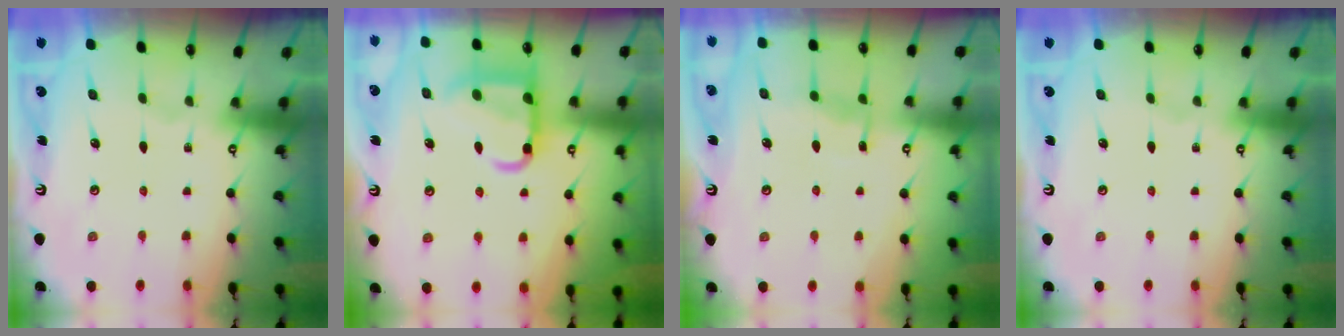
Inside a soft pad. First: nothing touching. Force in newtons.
{"total": 13.9, "press": 13.9, "slide": 1.4}
{"total": 6.5, "press": 6.5, "slide": 0.8}
{"total": 0.0}